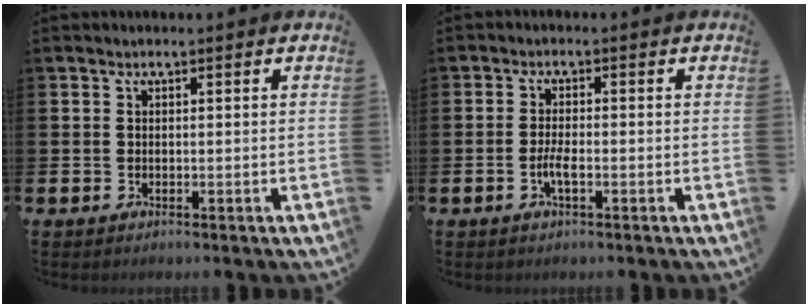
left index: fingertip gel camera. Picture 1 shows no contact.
{"total": 2.3, "force": [-0.9, 0.6, 2.0], "torque": [-0.036, 0.001, -0.017]}